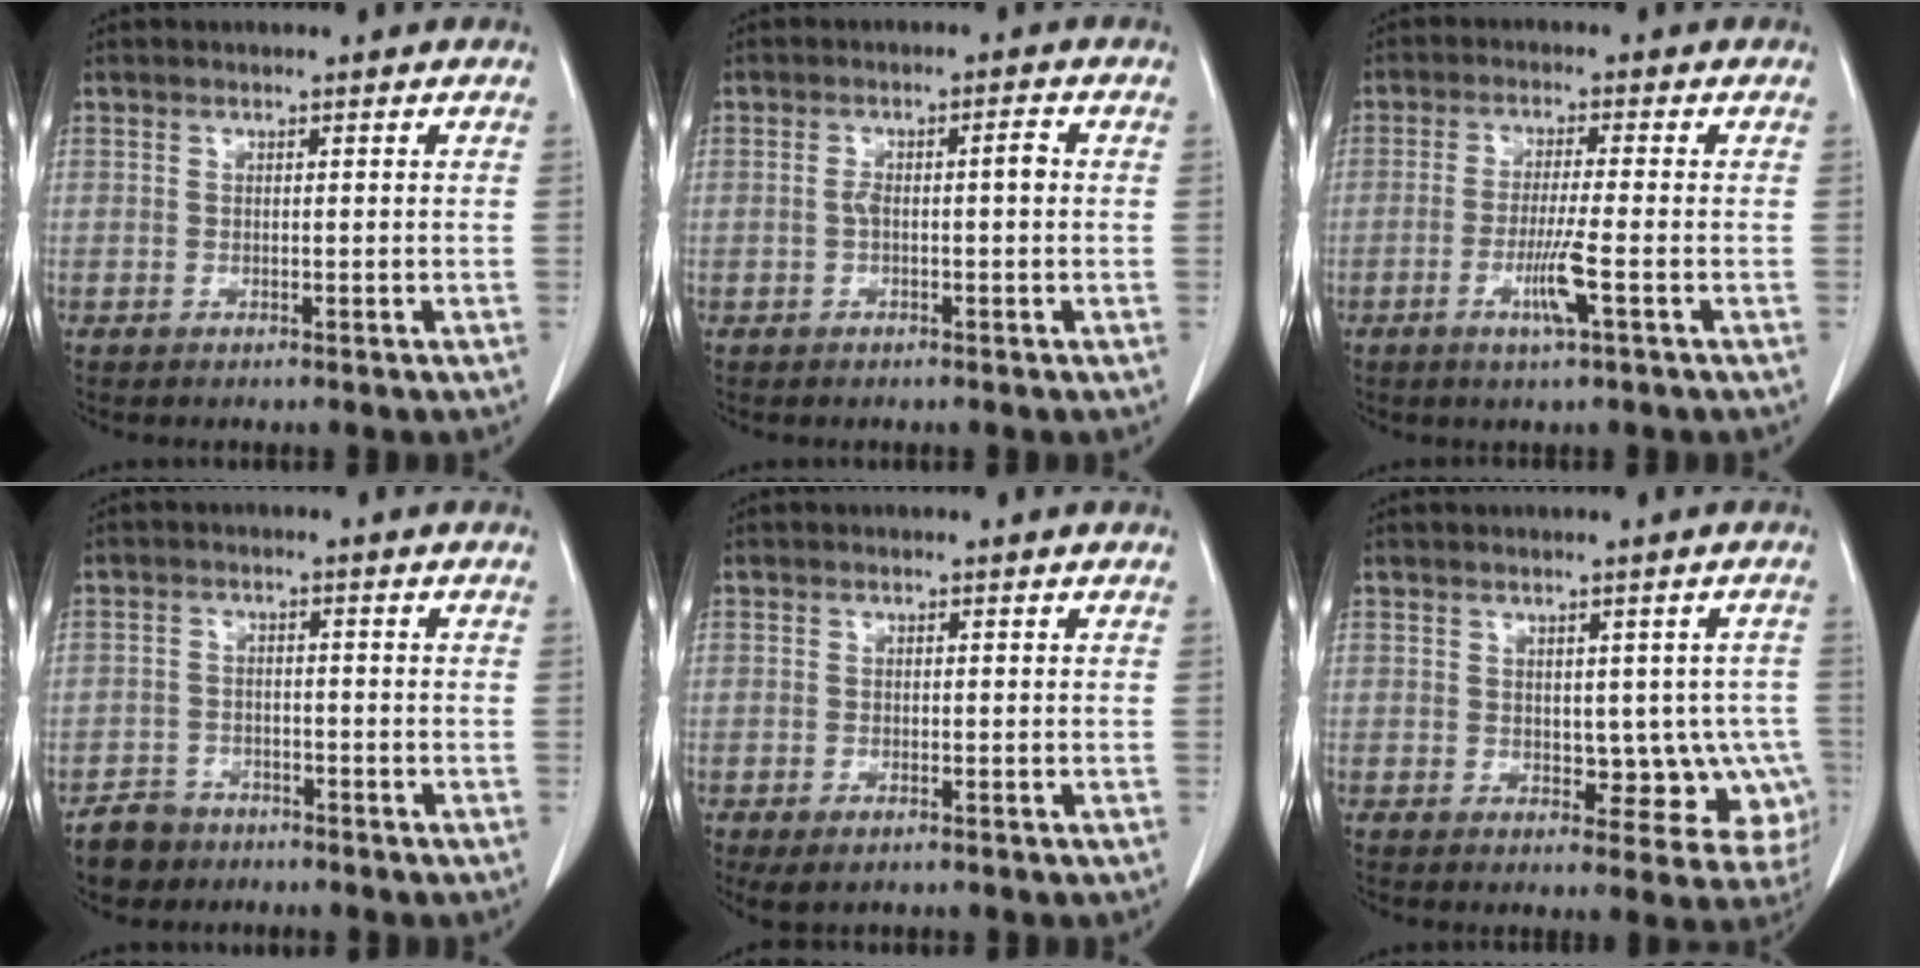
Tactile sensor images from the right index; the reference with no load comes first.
{"total": 3.2, "force": [-0.4, 0.6, 3.1], "torque": [-0.056, 0.014, -0.004]}
{"total": 5.5, "force": [-2.2, -0.5, 5.0], "torque": [-0.095, -0.012, -0.043]}
{"total": 4.4, "force": [-3.3, 2.9, 0.1], "torque": [-0.008, 0.007, -0.056]}
{"total": 2.8, "force": [-1.9, 1.0, 1.8], "torque": [-0.034, -0.007, -0.023]}
{"total": 8.0, "force": [-1.4, 5.0, 6.0], "torque": [-0.040, 0.014, -0.007]}